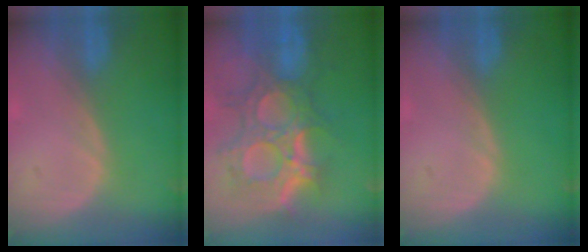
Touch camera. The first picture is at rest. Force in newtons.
{"total": 12.0, "press": 10.8, "slide": 5.3}
{"total": 0.0}